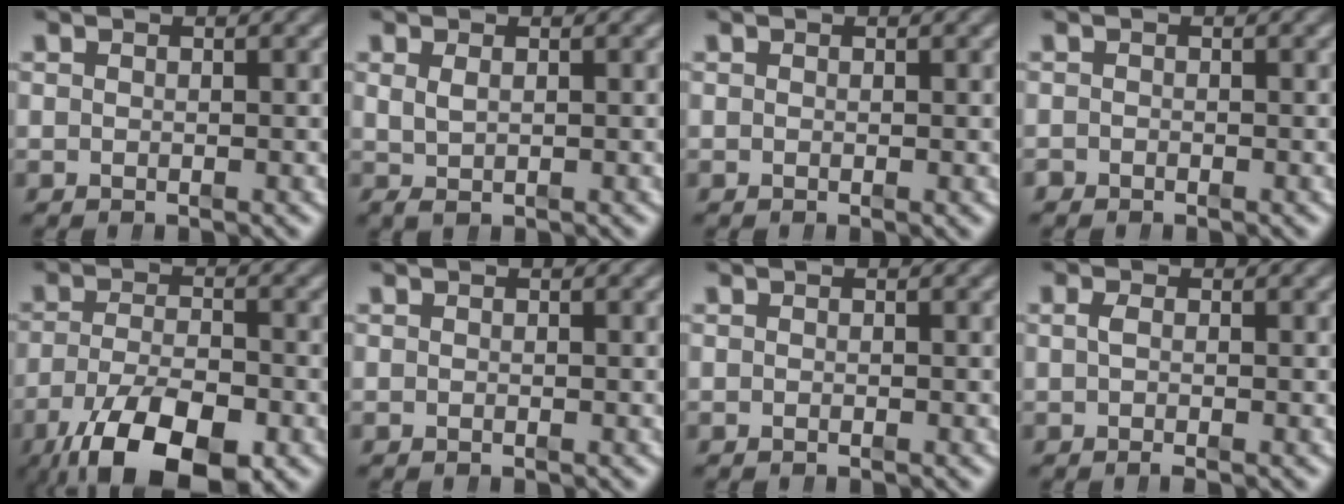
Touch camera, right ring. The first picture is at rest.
{"total": 0.9, "force": [0.4, 0.2, 0.8], "torque": [-0.017, -0.012, 0.018]}
{"total": 0.0}
{"total": 0.7, "force": [-0.6, 0.1, -0.1], "torque": [0.002, -0.008, -0.009]}
{"total": 10.3, "force": [-5.6, 4.7, 7.2], "torque": [-0.131, -0.049, -0.061]}
{"total": 0.0}
{"total": 0.0}
{"total": 1.0, "force": [-0.5, -0.3, 0.8], "torque": [-0.013, -0.006, -0.005]}